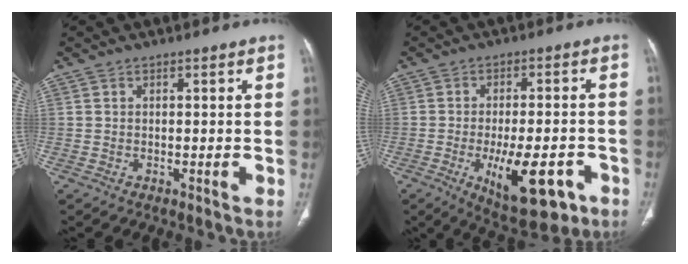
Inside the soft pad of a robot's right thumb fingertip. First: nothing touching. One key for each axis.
{"total": 14.0, "fx": -5.4, "fy": 5.8, "fz": 11.5, "tx": -0.159, "ty": 0.010, "tz": -0.067}